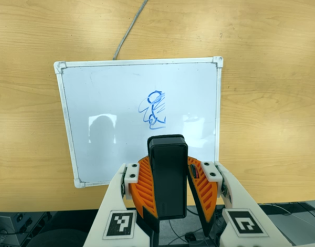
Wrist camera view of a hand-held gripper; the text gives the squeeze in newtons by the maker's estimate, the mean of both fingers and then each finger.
{"total": 8.6, "left": 9.0, "right": 8.2}